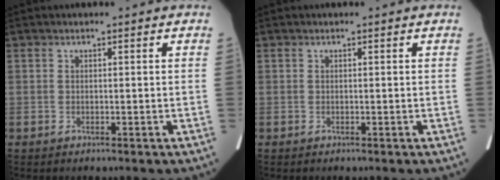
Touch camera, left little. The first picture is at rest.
{"total": 0.0}